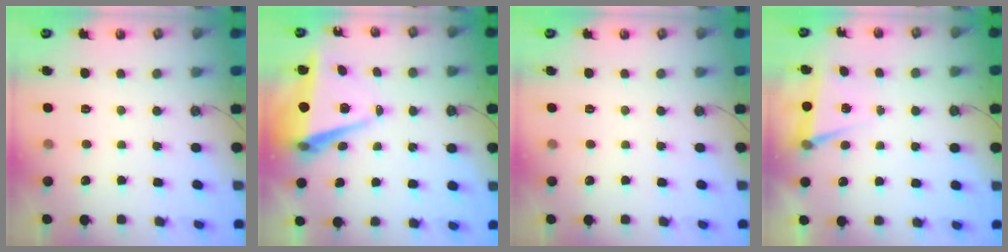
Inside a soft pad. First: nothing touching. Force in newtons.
{"total": 8.4, "press": 7.3, "slide": 4.3}
{"total": 0.0}
{"total": 5.0, "press": 2.3, "slide": 4.4}